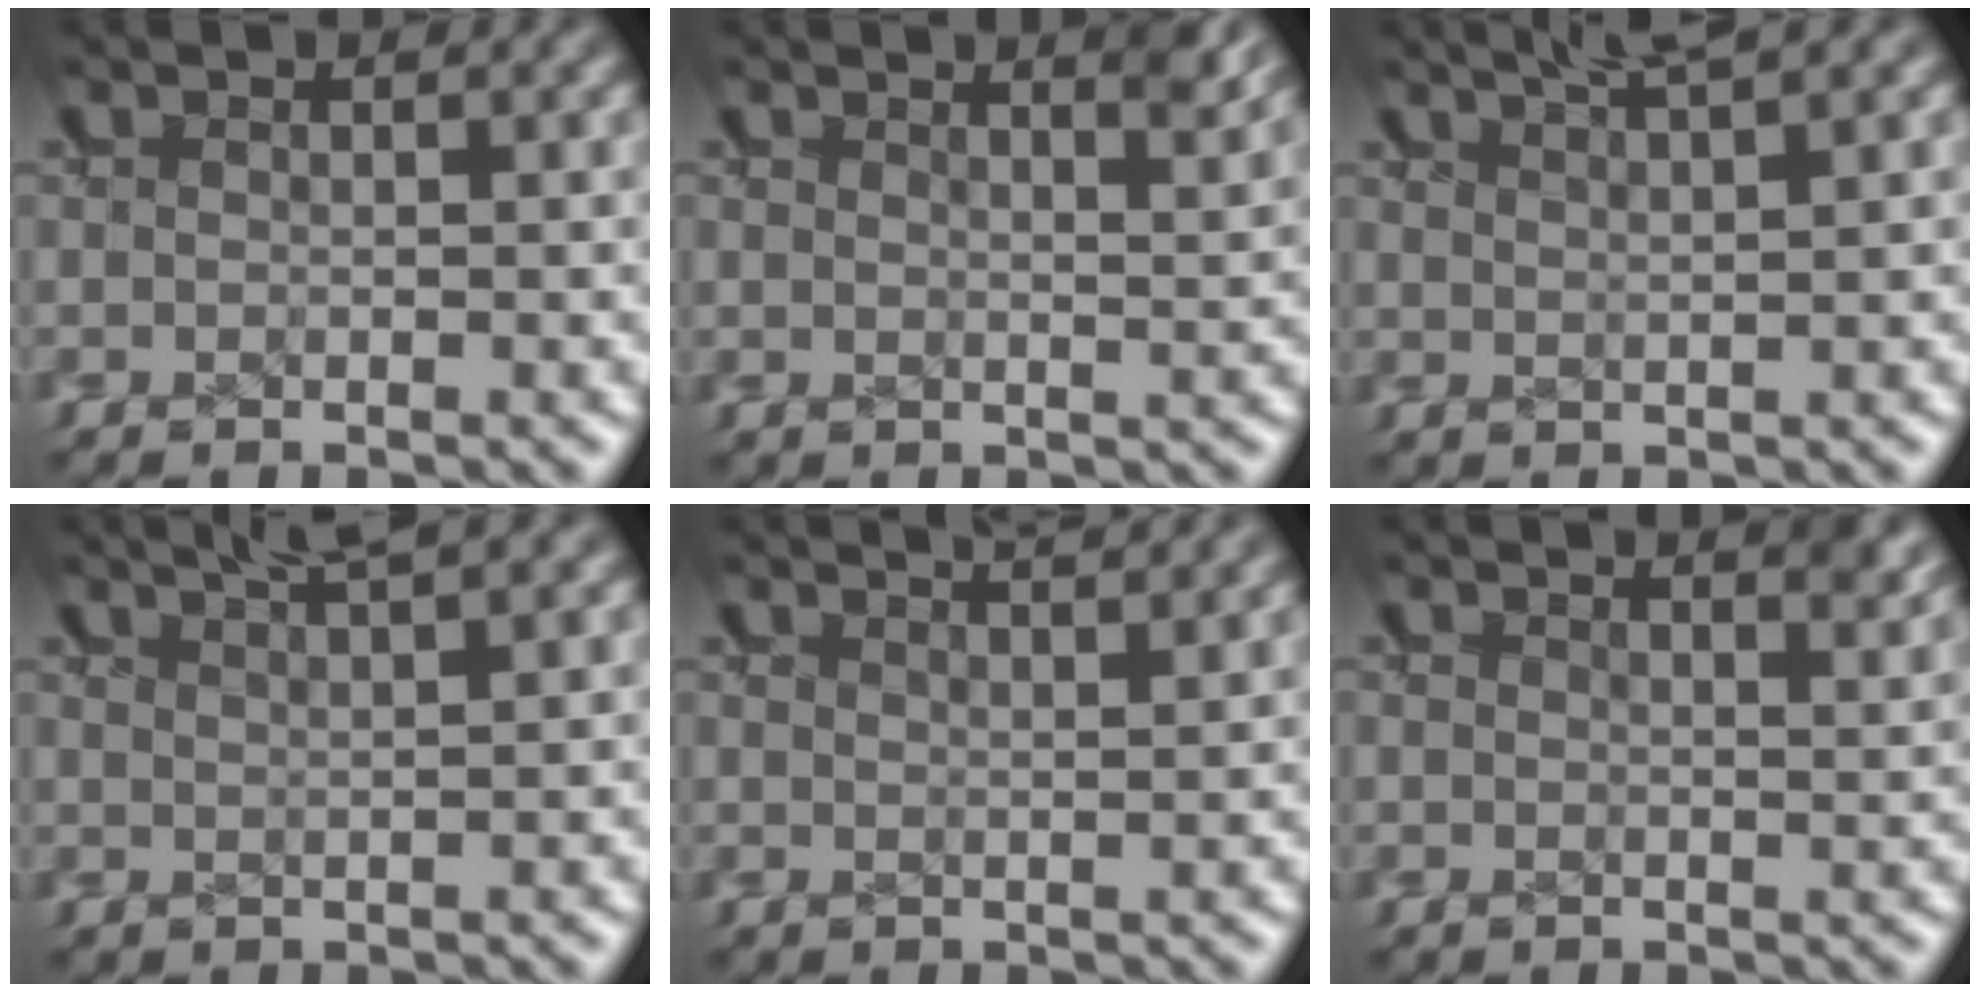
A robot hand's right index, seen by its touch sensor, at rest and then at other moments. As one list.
[{"total": 2.3, "force": [2.1, -0.2, 0.9], "torque": [-0.015, -0.003, 0.035]}, {"total": 3.7, "force": [3.4, -0.2, 1.4], "torque": [-0.006, 0.011, 0.057]}, {"total": 3.4, "force": [3.1, -0.2, 1.2], "torque": [-0.007, 0.011, 0.053]}, {"total": 2.6, "force": [2.5, -0.7, 0.3], "torque": [-0.002, 0.002, 0.044]}, {"total": 2.2, "force": [2.0, -0.2, 0.9], "torque": [-0.012, -0.003, 0.032]}]